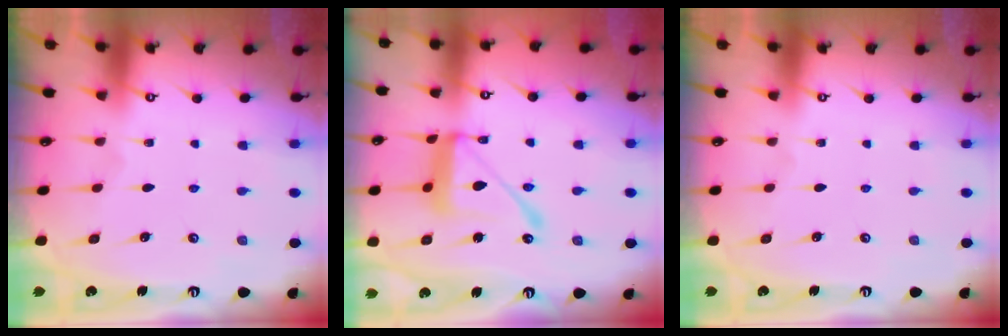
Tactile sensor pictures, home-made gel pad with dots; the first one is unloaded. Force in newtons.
{"total": 14.1, "press": 14.1, "slide": 1.0}
{"total": 0.0}